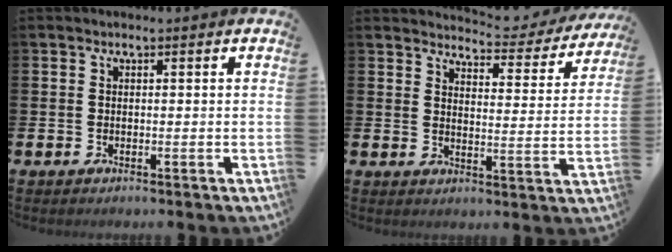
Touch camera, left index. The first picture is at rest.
{"total": 4.6, "force": [4.5, 0.6, 0.8], "torque": [-0.018, -0.036, 0.072]}